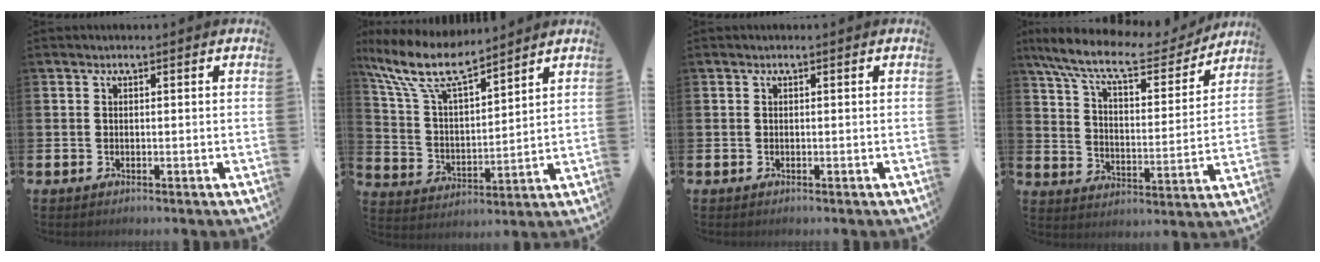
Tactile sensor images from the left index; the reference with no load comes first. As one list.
[{"total": 10.1, "force": [8.6, 2.2, 4.8], "torque": [-0.126, -0.041, 0.153]}, {"total": 0.0}, {"total": 10.4, "force": [9.1, 2.2, 4.6], "torque": [-0.122, -0.054, 0.152]}]